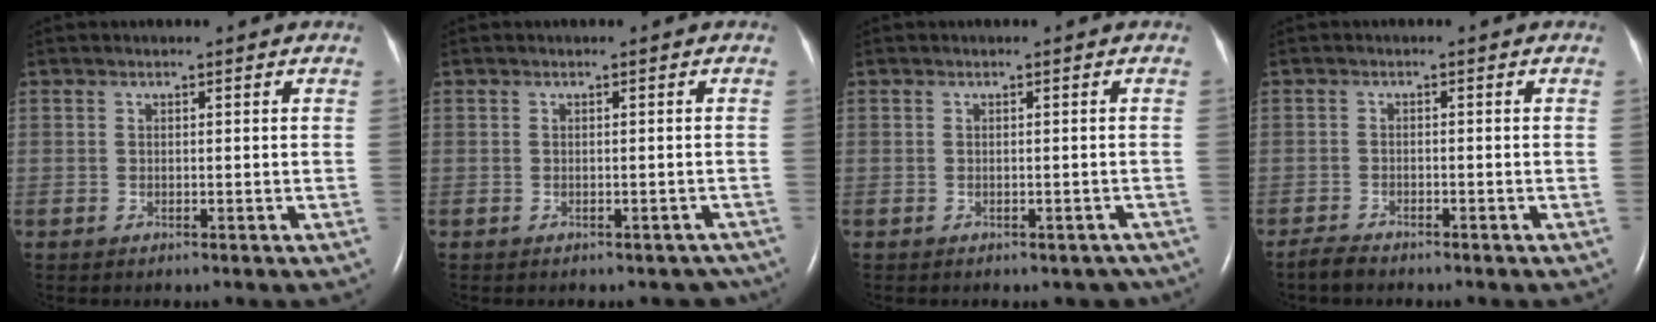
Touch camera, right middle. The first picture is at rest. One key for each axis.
{"total": 3.4, "fx": -2.9, "fy": 1.7, "fz": 0.7, "tx": 0.002, "ty": 0.009, "tz": -0.029}
{"total": 2.2, "fx": -1.8, "fy": 1.2, "fz": 0.4, "tx": 0.004, "ty": 0.006, "tz": -0.020}
{"total": 1.9, "fx": -1.7, "fy": 0.4, "fz": 0.6, "tx": -0.021, "ty": -0.004, "tz": -0.030}